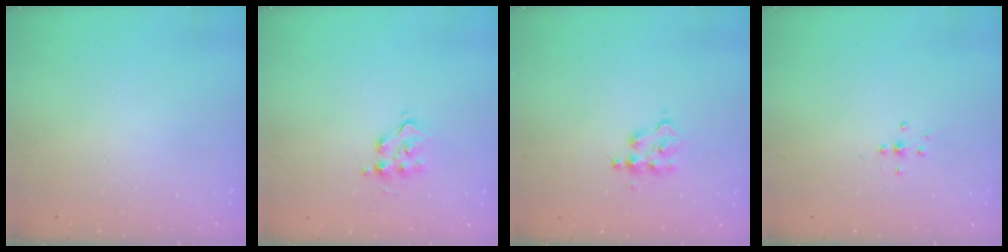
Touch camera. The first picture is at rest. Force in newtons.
{"total": 8.8, "press": 8.7, "slide": 0.7}
{"total": 3.7, "press": 3.6, "slide": 0.4}
{"total": 4.2, "press": 4.1, "slide": 0.8}